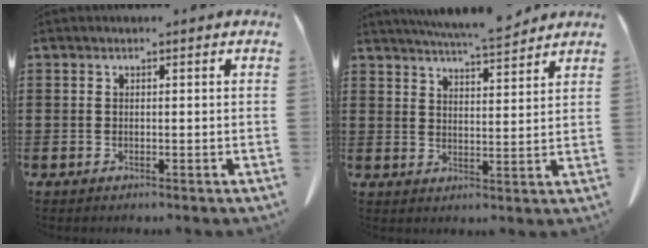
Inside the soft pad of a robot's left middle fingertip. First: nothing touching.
{"total": 6.3, "force": [6.0, 0.0, 2.1], "torque": [-0.050, -0.028, 0.106]}